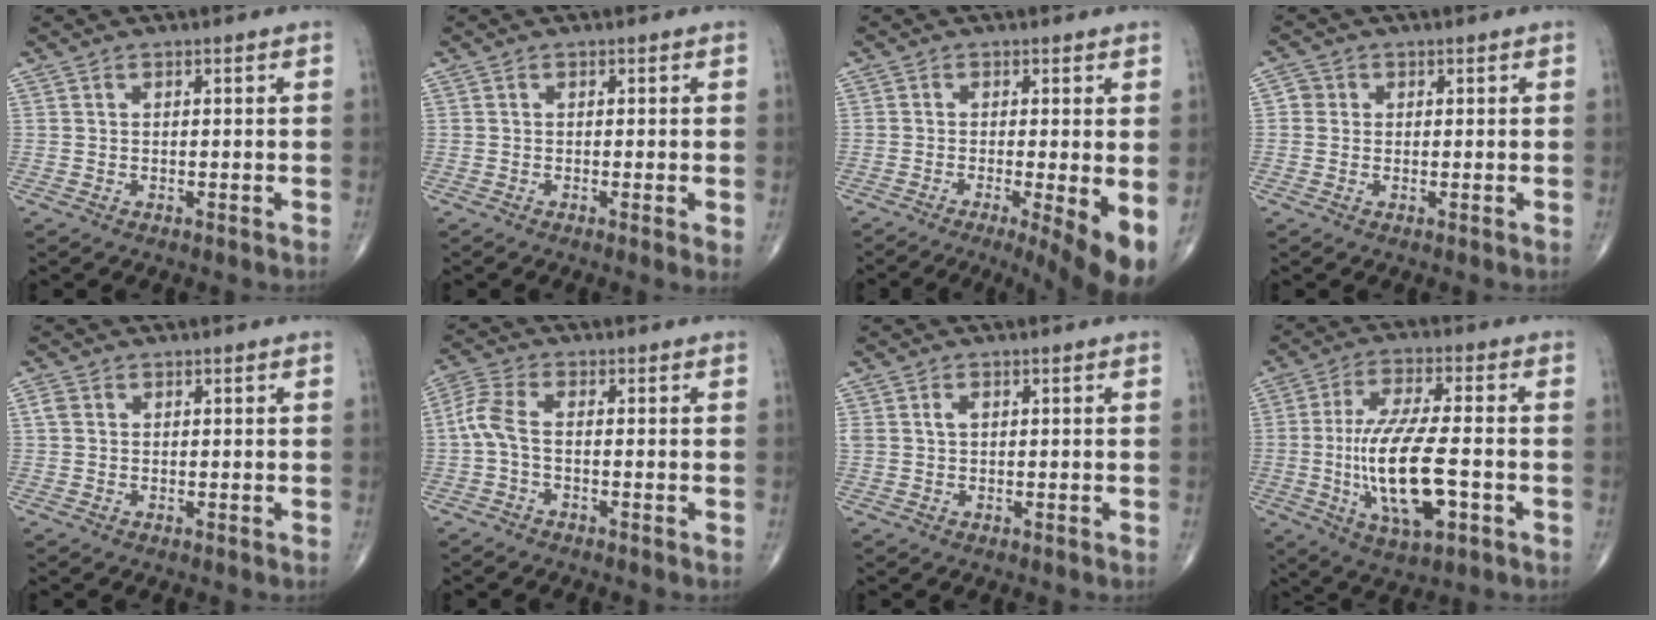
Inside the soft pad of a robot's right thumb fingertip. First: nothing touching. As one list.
[{"total": 1.7, "force": [-0.3, 0.1, 1.7], "torque": [-0.034, -0.007, -0.007]}, {"total": 9.4, "force": [-3.0, 1.9, 8.7], "torque": [-0.129, -0.020, -0.046]}, {"total": 2.1, "force": [0.2, 2.0, 0.5], "torque": [0.003, 0.004, -0.001]}, {"total": 1.5, "force": [0.3, 1.3, 0.8], "torque": [-0.020, 0.005, 0.007]}, {"total": 5.0, "force": [-0.8, 2.0, 4.4], "torque": [-0.118, 0.016, -0.026]}, {"total": 1.6, "force": [0.5, 1.1, 1.1], "torque": [-0.021, 0.007, 0.012]}, {"total": 15.7, "force": [-3.1, 5.2, 14.5], "torque": [-0.280, 0.005, -0.051]}]